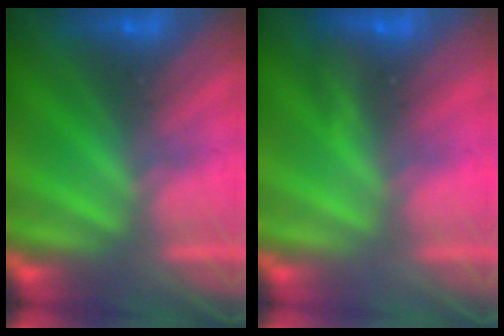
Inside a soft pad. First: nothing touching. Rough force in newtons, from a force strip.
{"total": 2.9}